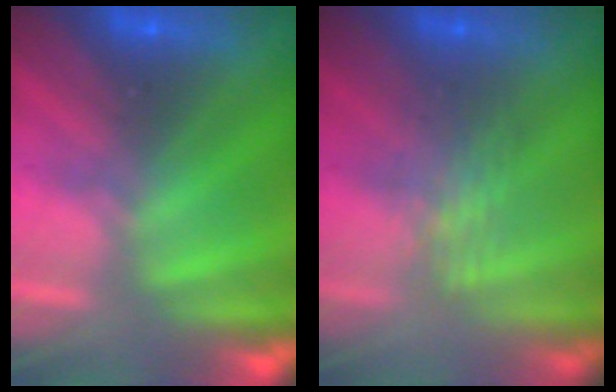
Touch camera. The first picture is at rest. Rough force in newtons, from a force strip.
{"total": 3.0}